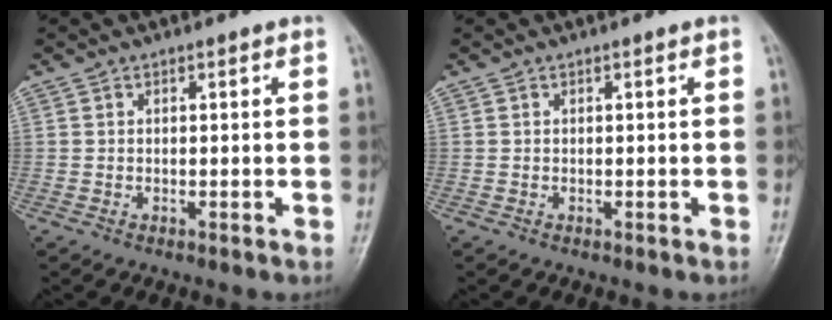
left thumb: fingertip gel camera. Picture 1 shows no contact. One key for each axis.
{"total": 0.0}